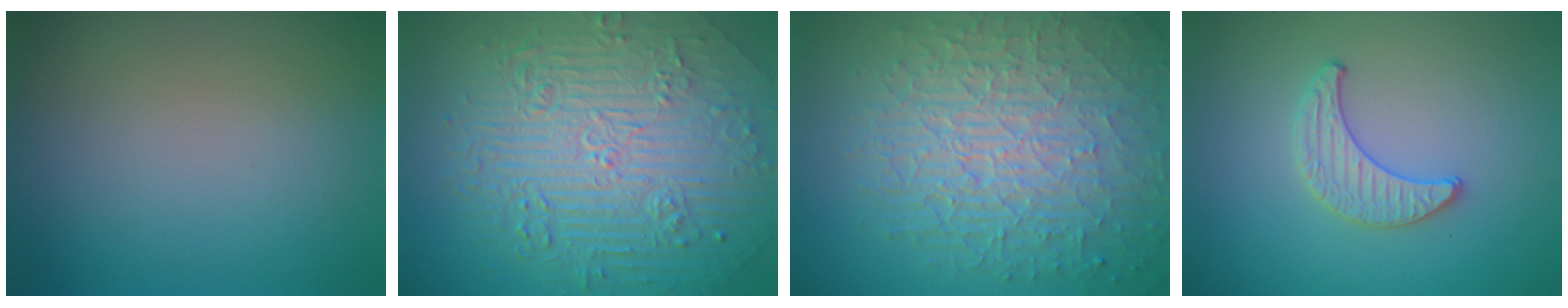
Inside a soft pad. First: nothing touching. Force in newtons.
{"total": 10.9, "press": 7.2, "slide": 8.3}
{"total": 10.0, "press": 6.5, "slide": 7.6}
{"total": 1.5, "press": 1.5, "slide": 0.1}